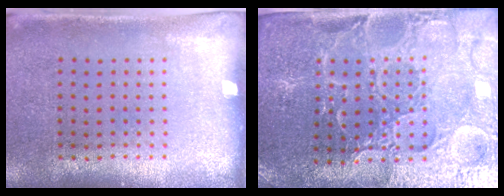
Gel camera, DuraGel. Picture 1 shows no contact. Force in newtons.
{"total": 3.5, "press": 3.4, "slide": 0.6}